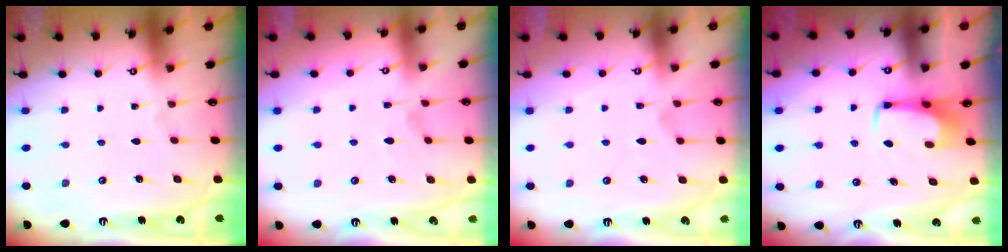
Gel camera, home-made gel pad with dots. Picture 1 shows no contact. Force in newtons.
{"total": 2.3, "press": 2.0, "slide": 1.2}
{"total": 2.2, "press": 1.9, "slide": 1.1}
{"total": 3.3, "press": 3.3, "slide": 0.4}